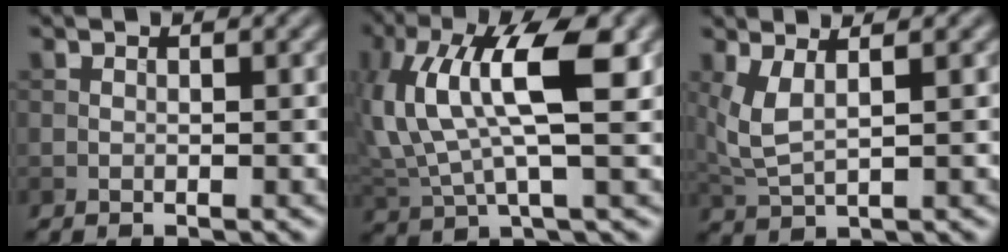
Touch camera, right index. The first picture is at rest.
{"total": 9.6, "force": [2.7, 3.5, 8.5], "torque": [-0.173, 0.007, 0.046]}
{"total": 3.4, "force": [1.2, 1.1, 3.0], "torque": [-0.074, -0.003, 0.028]}